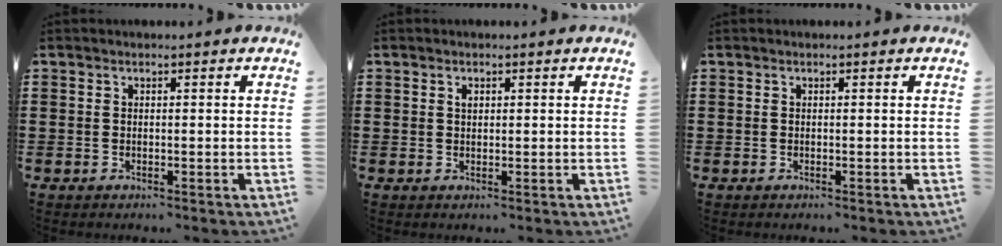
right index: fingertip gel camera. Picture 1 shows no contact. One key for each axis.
{"total": 0.9, "fx": 0.4, "fy": 0.6, "fz": 0.6, "tx": -0.014, "ty": 0.003, "tz": 0.007}
{"total": 0.0}